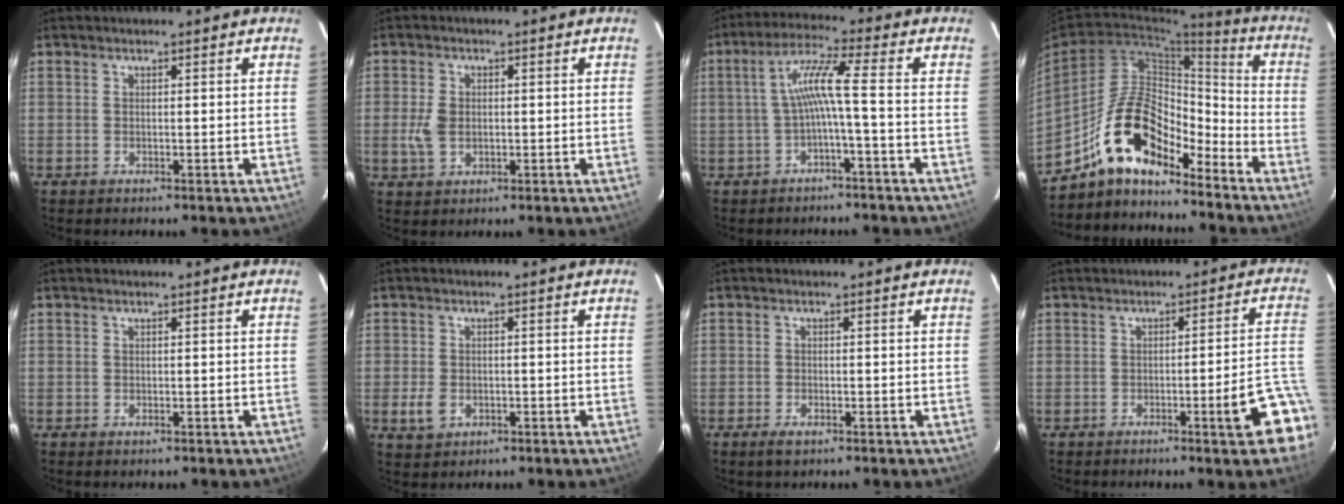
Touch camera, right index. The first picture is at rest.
{"total": 4.5, "force": [-0.5, 3.2, 3.1], "torque": [-0.068, 0.002, -0.005]}
{"total": 6.4, "force": [-1.7, -0.7, 6.1], "torque": [-0.137, 0.012, -0.026]}
{"total": 14.8, "force": [-11.5, 5.7, 7.4], "torque": [-0.139, 0.031, -0.203]}
{"total": 0.5, "force": [-0.4, 0.3, 0.2], "torque": [-0.004, -0.004, -0.004]}
{"total": 3.7, "force": [-1.0, 3.0, 1.9], "torque": [-0.046, -0.002, -0.012]}
{"total": 2.0, "force": [-1.3, 0.9, 1.3], "torque": [-0.030, -0.005, -0.025]}
{"total": 8.2, "force": [-3.7, -0.5, 7.3], "torque": [-0.071, 0.004, -0.043]}